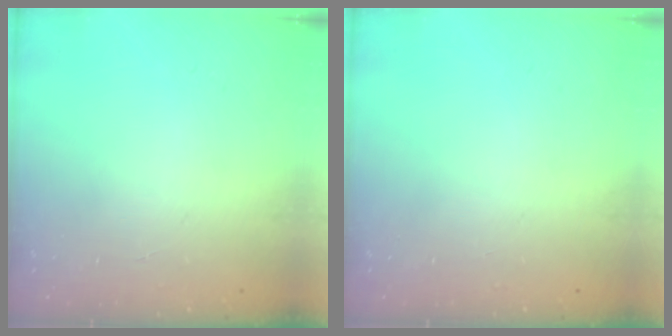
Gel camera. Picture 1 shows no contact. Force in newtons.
{"total": 0.0}